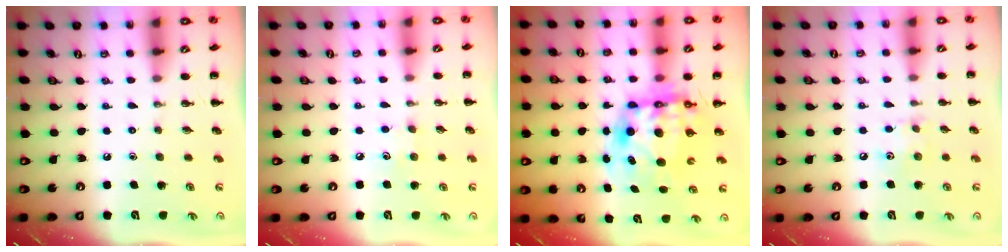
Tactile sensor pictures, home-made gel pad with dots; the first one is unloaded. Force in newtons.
{"total": 4.9, "press": 4.7, "slide": 1.3}
{"total": 11.7, "press": 11.3, "slide": 2.9}
{"total": 6.6, "press": 6.5, "slide": 1.2}